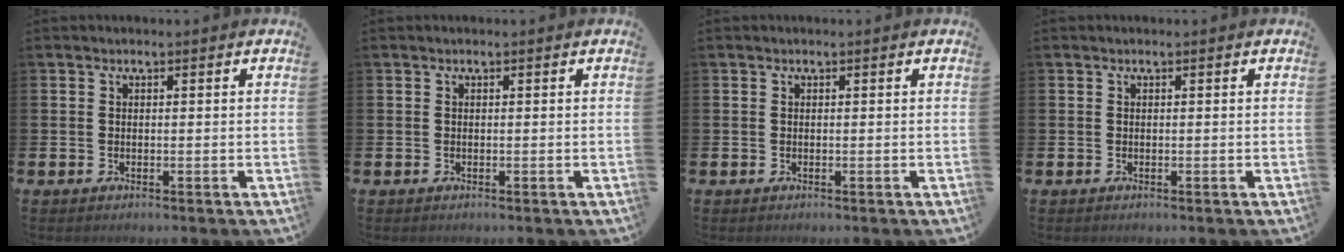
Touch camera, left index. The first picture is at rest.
{"total": 0.0}
{"total": 0.0}
{"total": 0.0}